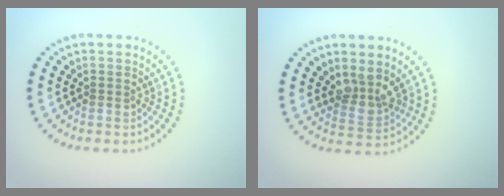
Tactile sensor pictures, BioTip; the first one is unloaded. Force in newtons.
{"total": 2.8, "press": 2.2, "slide": 1.7}